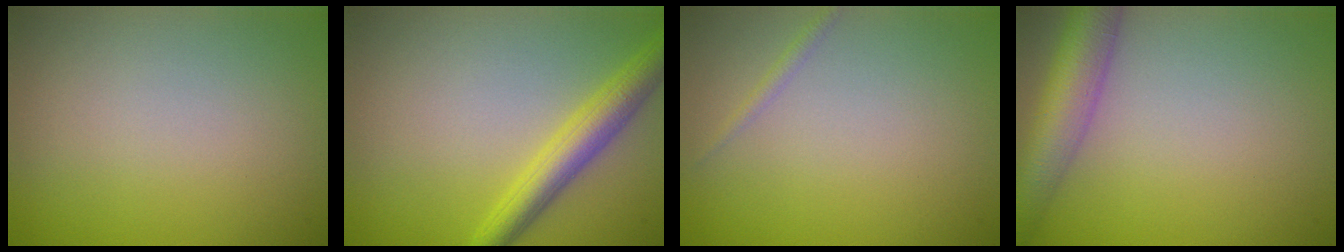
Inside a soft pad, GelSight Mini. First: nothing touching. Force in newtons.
{"total": 4.2, "press": 4.2, "slide": 0.2}
{"total": 0.7, "press": 0.7, "slide": 0.0}
{"total": 5.6, "press": 5.6, "slide": 0.2}